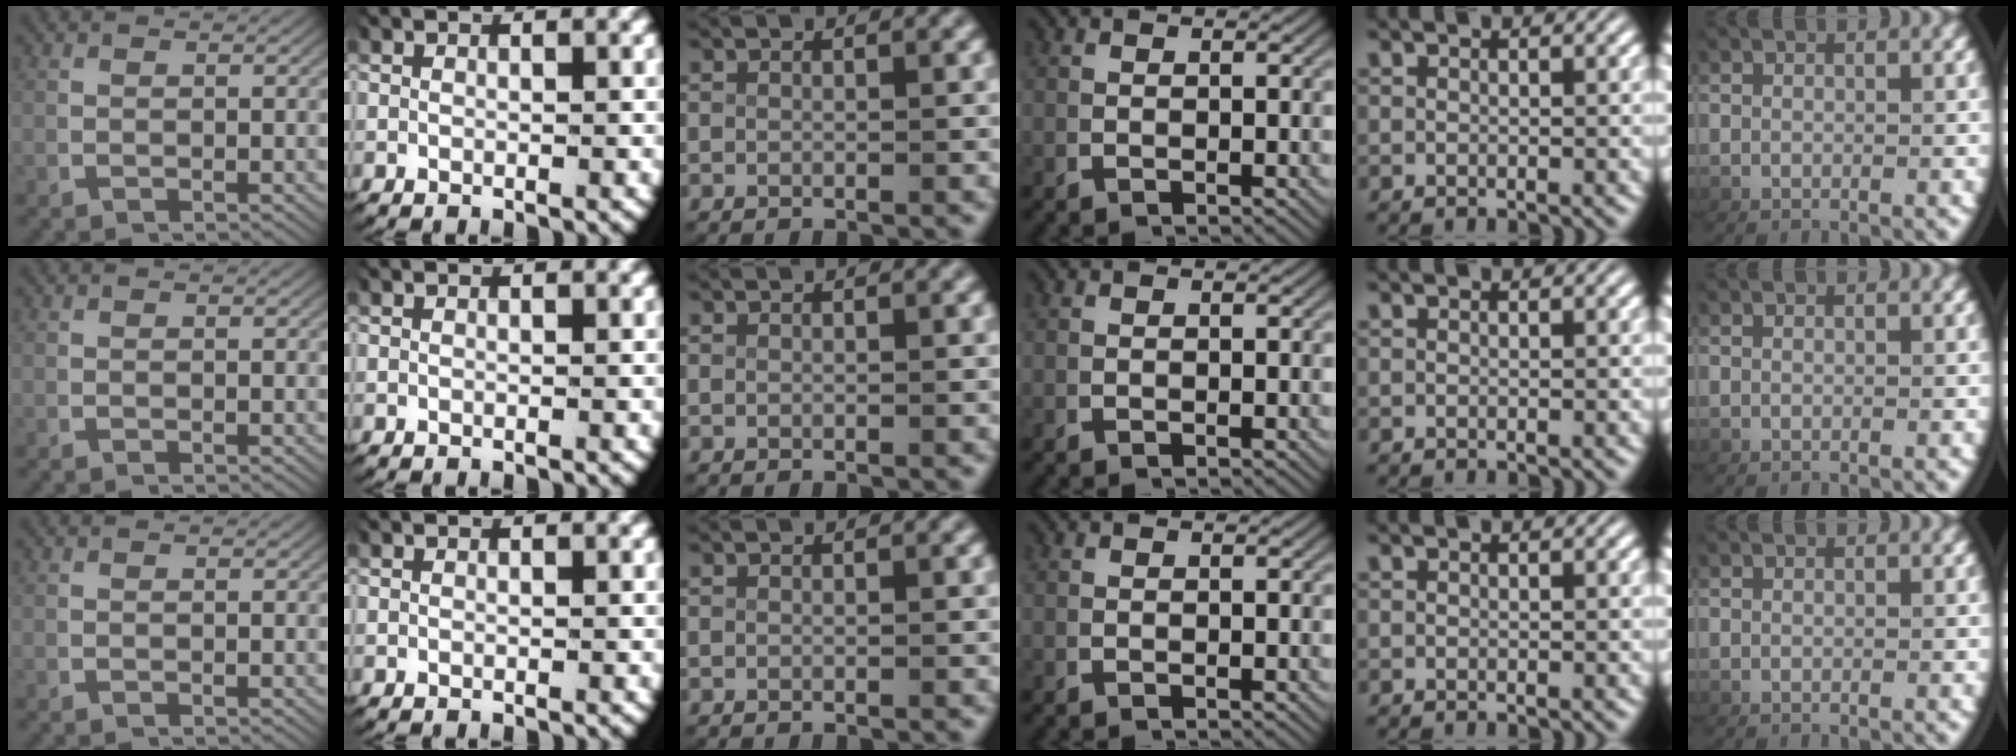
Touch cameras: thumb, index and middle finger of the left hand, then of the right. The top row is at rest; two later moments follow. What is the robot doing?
{"motion": "reach", "object": "key"}